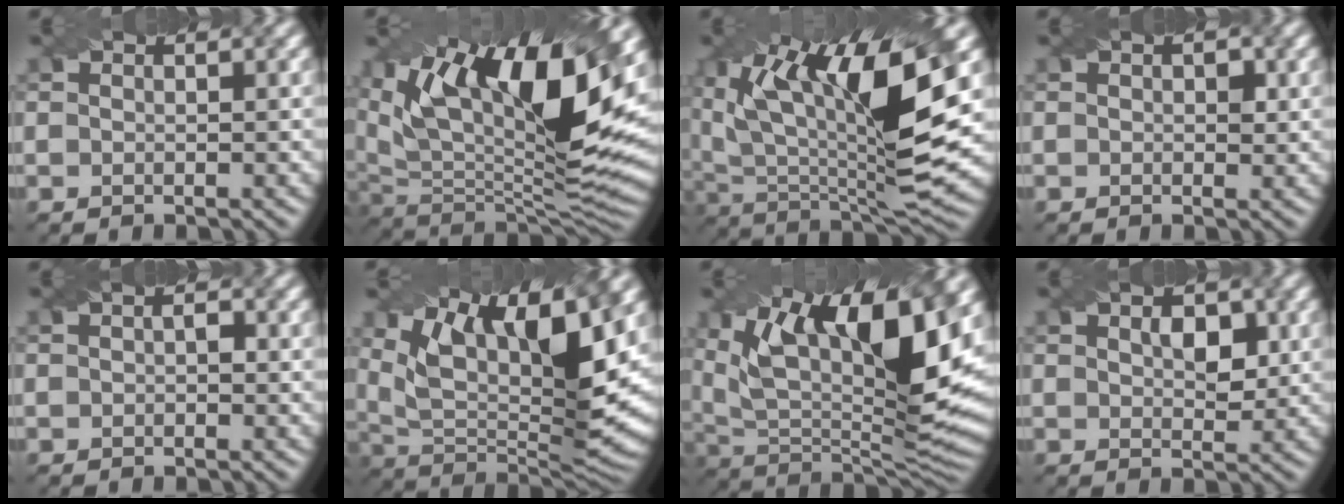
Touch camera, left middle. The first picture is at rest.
{"total": 16.6, "force": [7.2, 6.1, 13.7], "torque": [-0.248, 0.013, 0.126]}
{"total": 15.5, "force": [5.9, 5.3, 13.3], "torque": [-0.238, -0.001, 0.105]}
{"total": 1.4, "force": [0.3, 0.8, 1.1], "torque": [-0.011, -0.001, 0.004]}
{"total": 1.0, "force": [0.0, 0.6, 0.8], "torque": [-0.014, 0.003, 0.000]}
{"total": 13.8, "force": [6.4, 4.9, 11.2], "torque": [-0.199, -0.004, 0.119]}
{"total": 15.8, "force": [6.8, 5.7, 13.2], "torque": [-0.234, 0.003, 0.120]}
{"total": 3.1, "force": [0.9, 1.8, 2.3], "torque": [-0.034, -0.001, 0.018]}